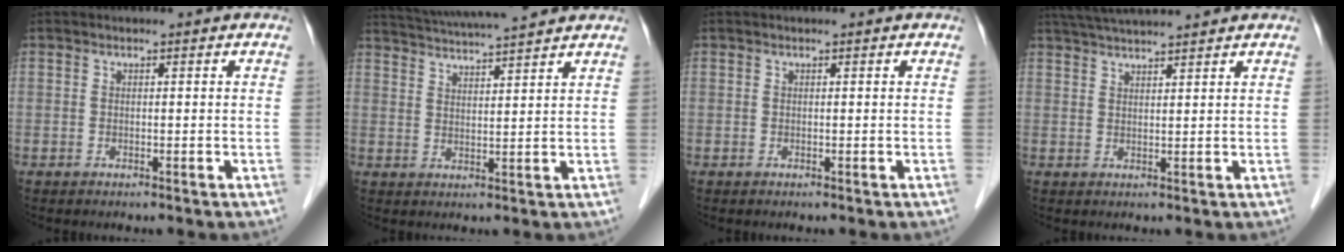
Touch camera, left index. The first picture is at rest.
{"total": 11.8, "force": [10.8, 0.1, 4.8], "torque": [-0.090, 0.028, 0.164]}
{"total": 0.0}
{"total": 7.8, "force": [7.1, -0.3, 3.1], "torque": [-0.057, 0.034, 0.115]}